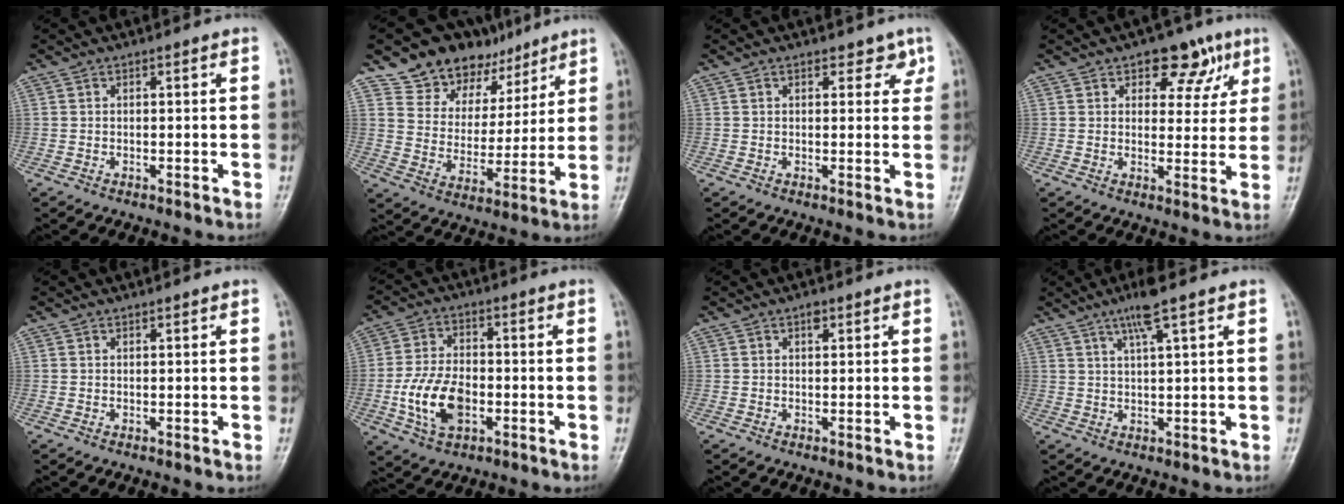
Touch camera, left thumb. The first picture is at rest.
{"total": 14.1, "force": [10.2, 9.0, 4.0], "torque": [-0.015, -0.046, 0.176]}
{"total": 3.1, "force": [1.9, 1.9, 1.6], "torque": [0.004, -0.007, 0.021]}
{"total": 8.6, "force": [4.6, 5.3, 5.0], "torque": [-0.019, -0.015, 0.056]}
{"total": 0.0}
{"total": 11.0, "force": [-2.8, 6.8, 8.2], "torque": [-0.150, 0.010, -0.051]}
{"total": 1.4, "force": [0.7, 0.8, 0.9], "torque": [-0.009, 0.000, 0.008]}
{"total": 5.2, "force": [3.0, 0.2, 4.2], "torque": [-0.084, -0.006, 0.059]}